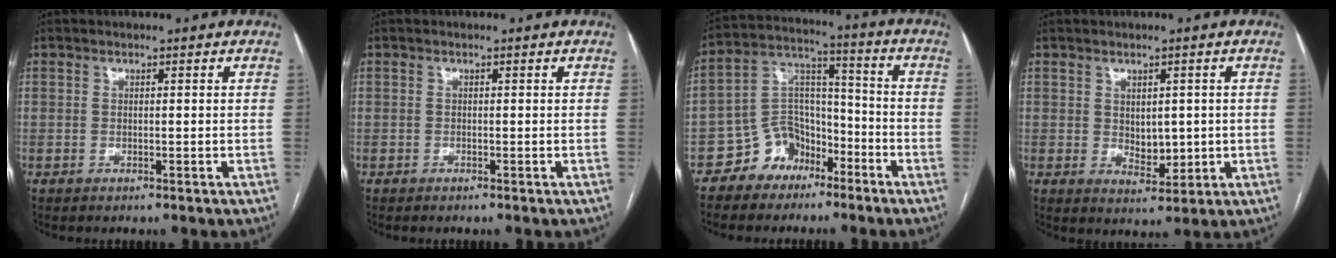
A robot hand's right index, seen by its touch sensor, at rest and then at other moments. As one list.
[{"total": 0.0}, {"total": 9.1, "force": [-5.9, 6.5, 2.4], "torque": [-0.051, 0.039, -0.103]}, {"total": 4.3, "force": [0.2, 2.6, 3.5], "torque": [-0.051, -0.003, 0.016]}]